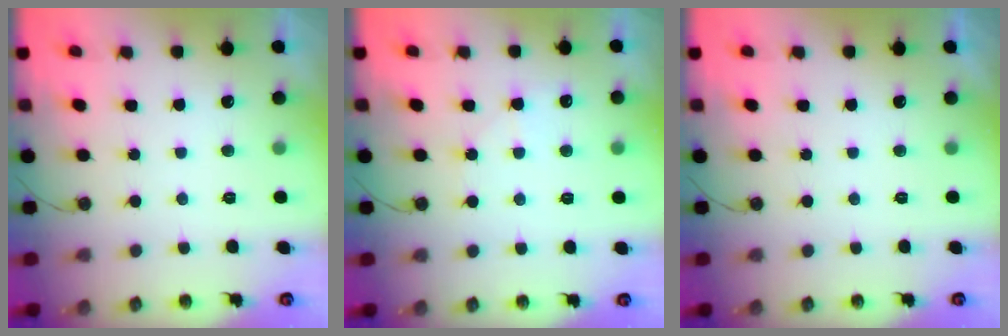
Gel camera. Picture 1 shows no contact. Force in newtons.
{"total": 5.0, "press": 5.0, "slide": 0.6}
{"total": 0.0}